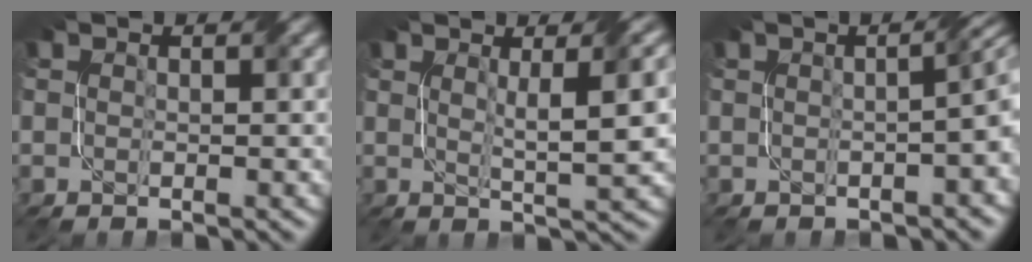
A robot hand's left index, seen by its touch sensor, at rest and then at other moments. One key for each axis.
{"total": 5.4, "fx": 1.3, "fy": 1.0, "fz": 5.1, "tx": -0.066, "ty": 0.003, "tz": 0.022}
{"total": 5.2, "fx": -0.3, "fy": 2.3, "fz": 4.7, "tx": -0.020, "ty": 0.009, "tz": -0.007}